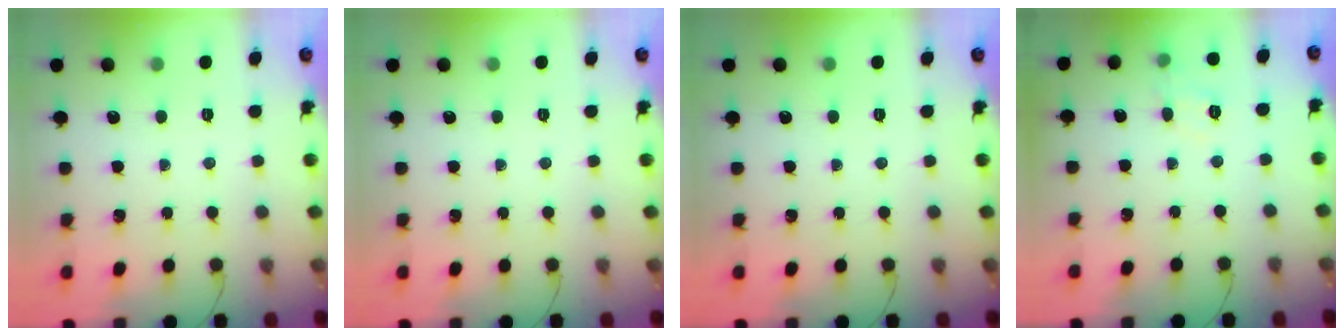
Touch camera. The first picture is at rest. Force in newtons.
{"total": 0.0}
{"total": 0.0}
{"total": 8.2, "press": 8.1, "slide": 1.5}